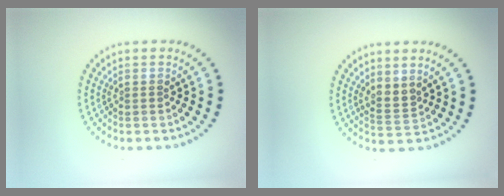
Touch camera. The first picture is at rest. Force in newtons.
{"total": 2.0, "press": 1.5, "slide": 1.4}